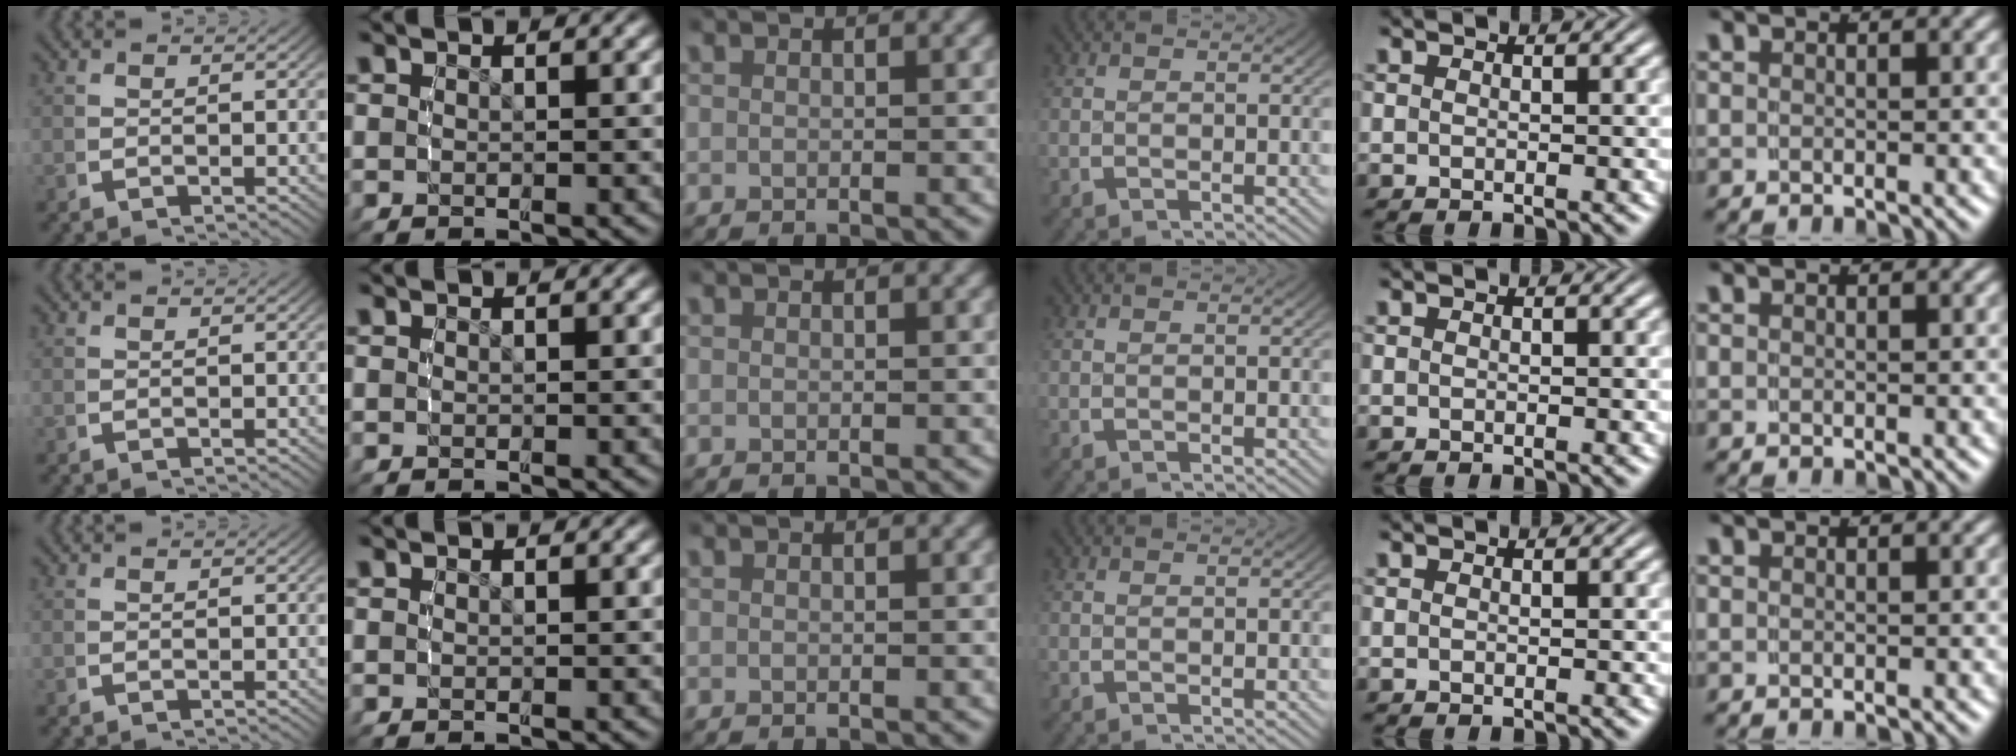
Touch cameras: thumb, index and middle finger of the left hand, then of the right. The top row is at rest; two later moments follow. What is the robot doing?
{"motion": "reach", "object": "coat"}